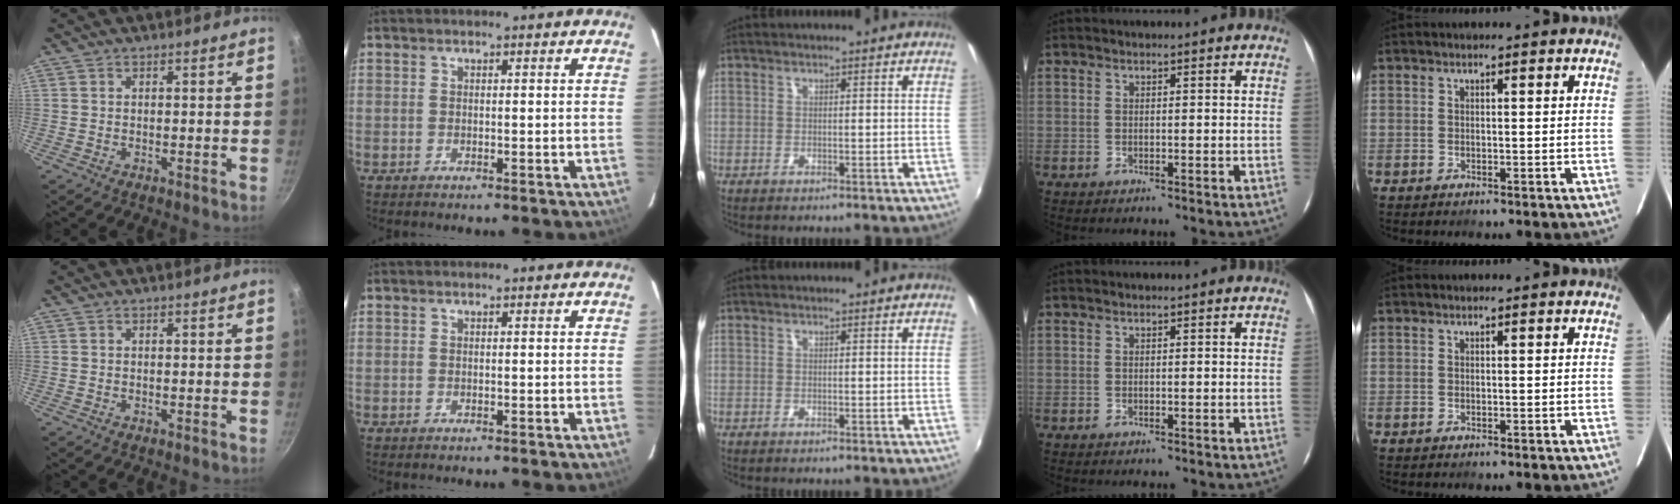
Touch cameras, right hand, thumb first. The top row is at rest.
{}